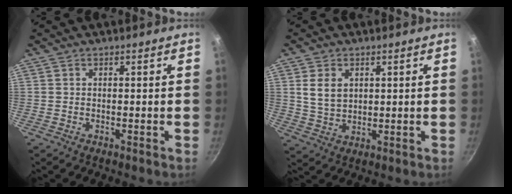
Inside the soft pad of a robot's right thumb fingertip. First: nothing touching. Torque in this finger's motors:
{"motor_torque": [1.02, 1.17, 1.04, 0.22, 0.26]}